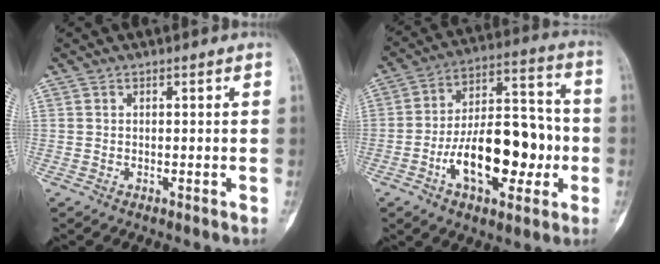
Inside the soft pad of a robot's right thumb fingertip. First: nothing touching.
{"total": 19.4, "force": [-4.8, 10.1, 15.9], "torque": [-0.225, 0.043, -0.076]}